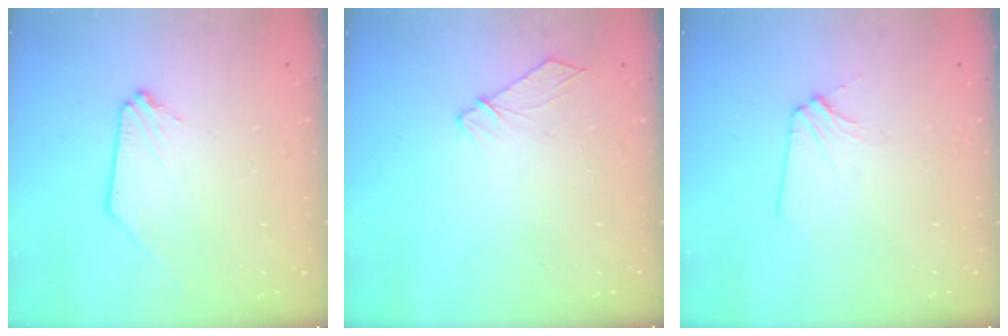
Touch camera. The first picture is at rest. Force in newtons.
{"total": 7.0, "press": 6.9, "slide": 0.8}
{"total": 2.8, "press": 2.8, "slide": 0.6}